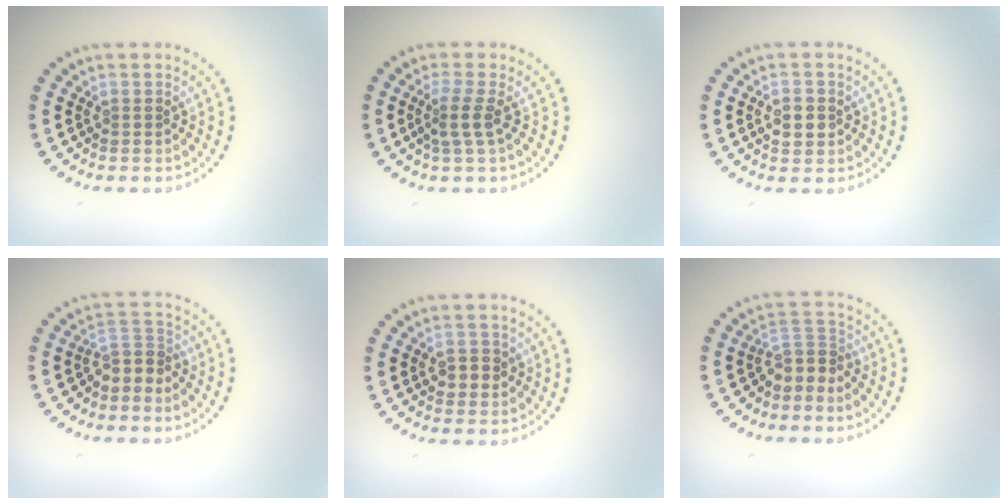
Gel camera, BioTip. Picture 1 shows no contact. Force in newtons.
{"total": 2.0, "press": 1.4, "slide": 1.4}
{"total": 2.6, "press": 2.6, "slide": 0.2}
{"total": 2.3, "press": 1.7, "slide": 1.5}
{"total": 1.8, "press": 1.8, "slide": 0.3}
{"total": 2.5, "press": 1.8, "slide": 1.7}